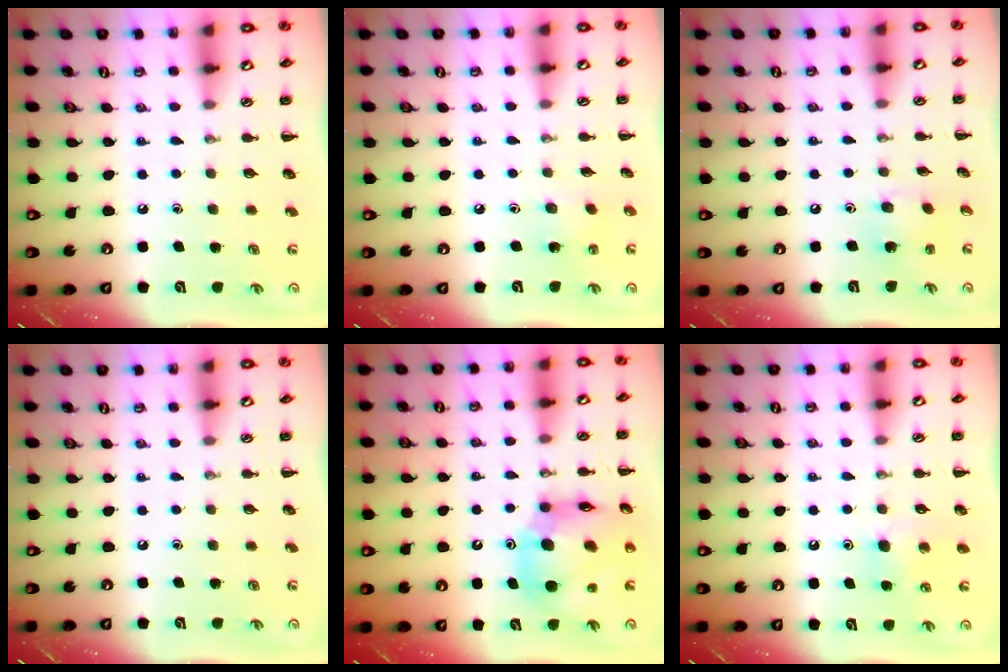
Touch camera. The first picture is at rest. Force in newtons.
{"total": 4.4, "press": 4.2, "slide": 1.2}
{"total": 4.0, "press": 3.9, "slide": 0.7}
{"total": 0.0}
{"total": 14.0, "press": 13.3, "slide": 4.1}
{"total": 7.7, "press": 7.5, "slide": 1.9}